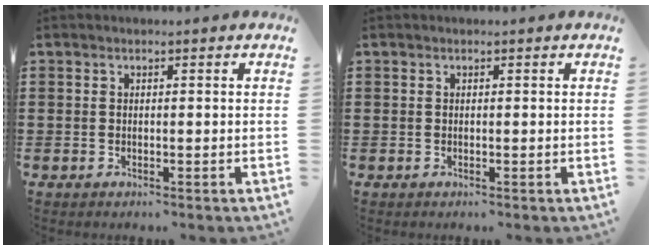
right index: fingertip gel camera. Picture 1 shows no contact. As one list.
[{"total": 0.0}]